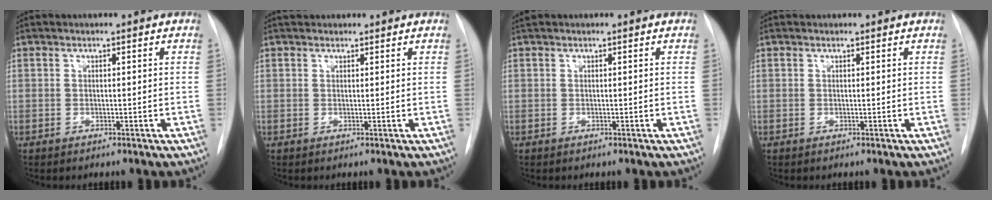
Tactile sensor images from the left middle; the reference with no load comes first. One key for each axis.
{"total": 2.5, "fx": 2.2, "fy": 1.0, "fz": 0.7, "tx": -0.005, "ty": 0.029, "tz": 0.033}
{"total": 0.6, "fx": 0.6, "fy": 0.2, "fz": 0.2, "tx": -0.012, "ty": 0.017, "tz": 0.014}
{"total": 0.6, "fx": 0.6, "fy": 0.1, "fz": 0.0, "tx": -0.002, "ty": 0.017, "tz": 0.012}